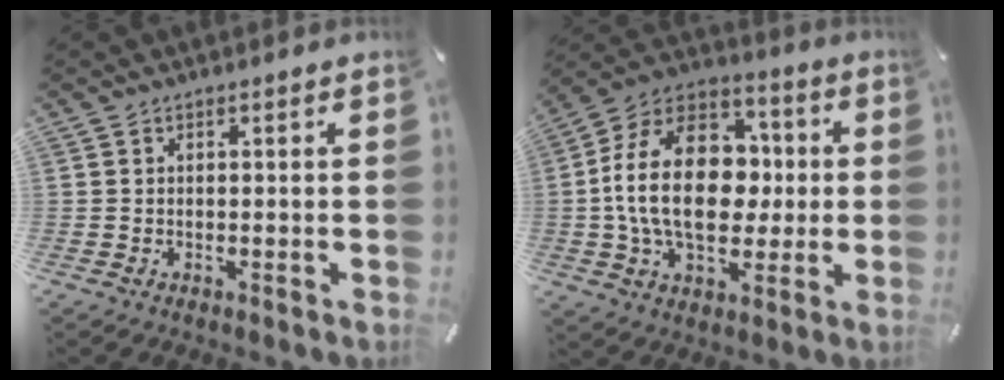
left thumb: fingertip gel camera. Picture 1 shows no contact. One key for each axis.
{"total": 22.2, "fx": -0.4, "fy": 15.7, "fz": 15.6, "tx": -0.301, "ty": 0.014, "tz": -0.006}